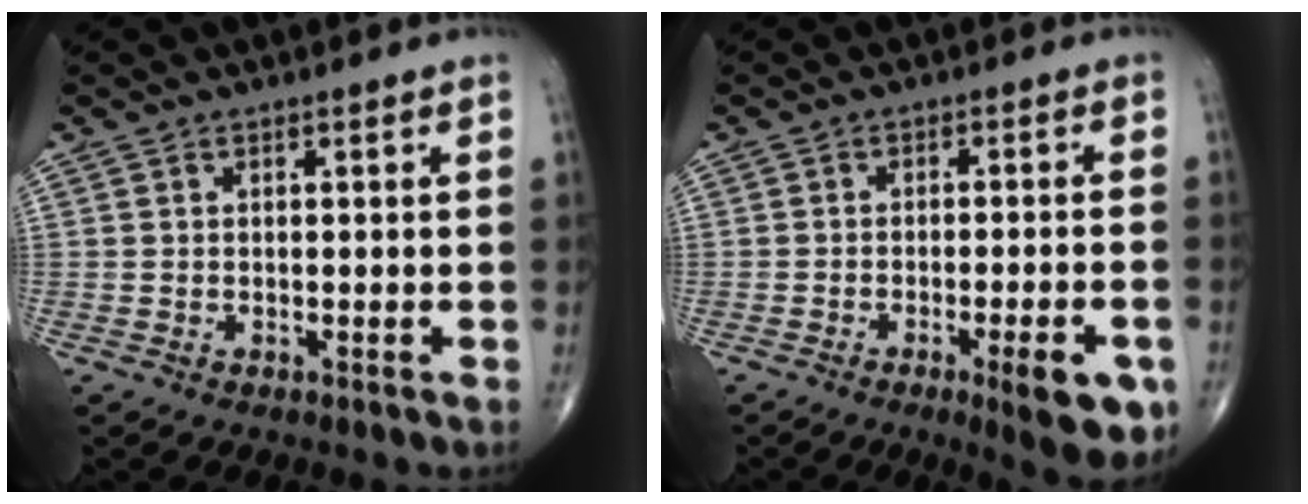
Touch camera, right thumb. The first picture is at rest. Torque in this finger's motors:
{"motor_torque": [1.00, 1.16, 0.81, -0.32, 0.17]}